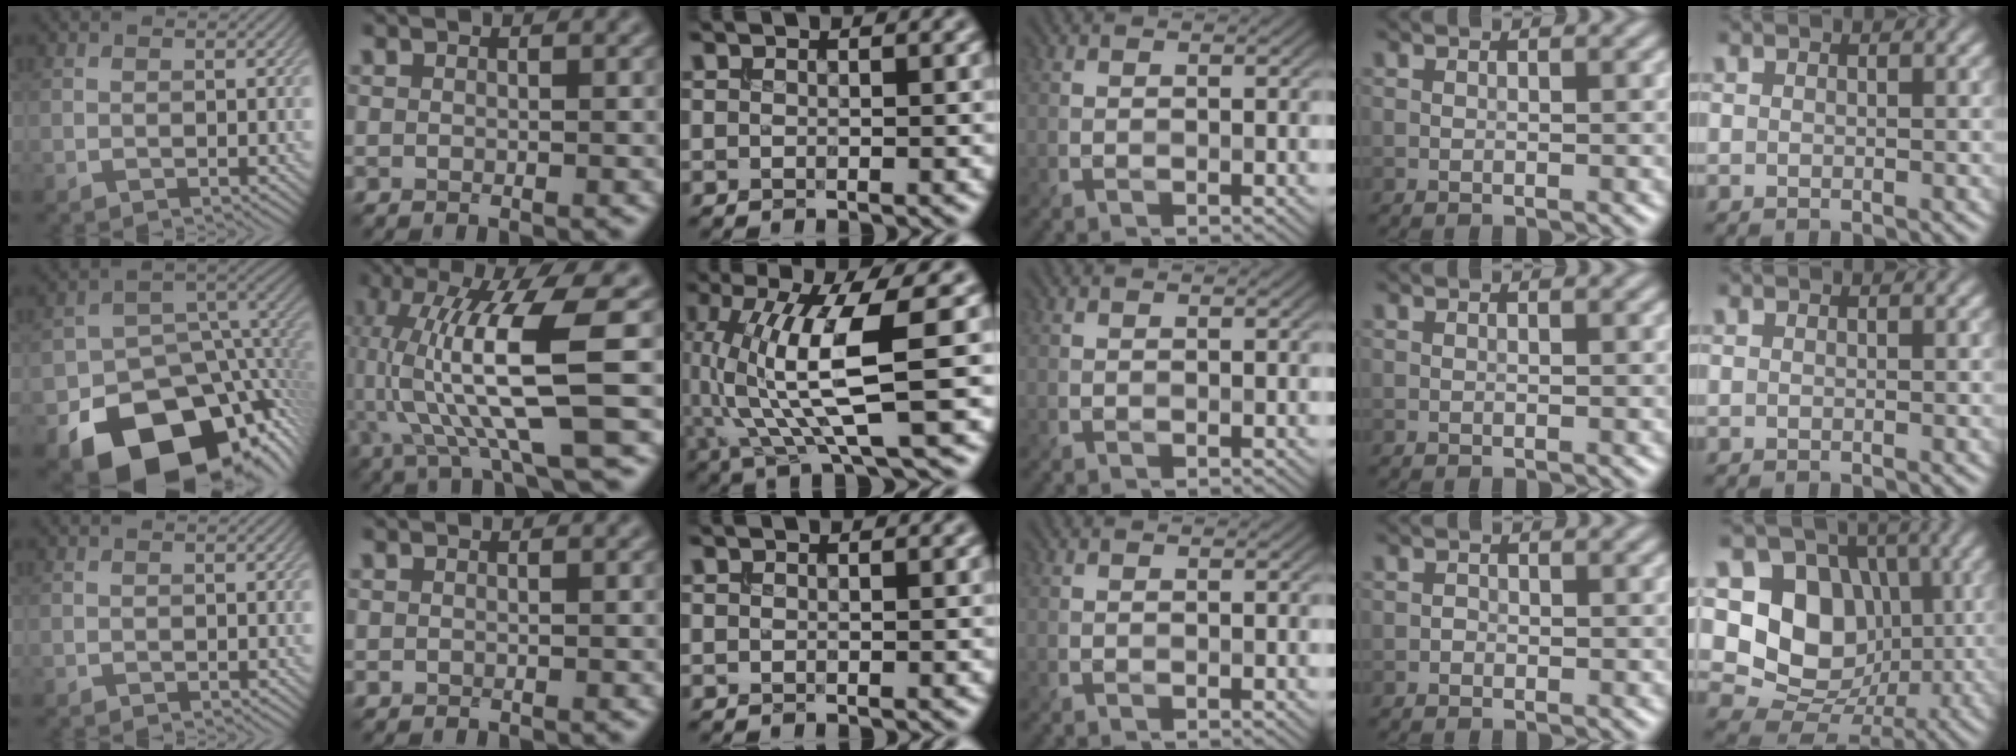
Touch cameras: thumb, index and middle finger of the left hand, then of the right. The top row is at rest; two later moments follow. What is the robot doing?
{"motion": "insert", "object": "drawer"}